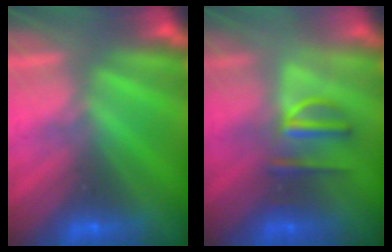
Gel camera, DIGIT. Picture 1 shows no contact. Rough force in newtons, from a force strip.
{"total": 3.1}